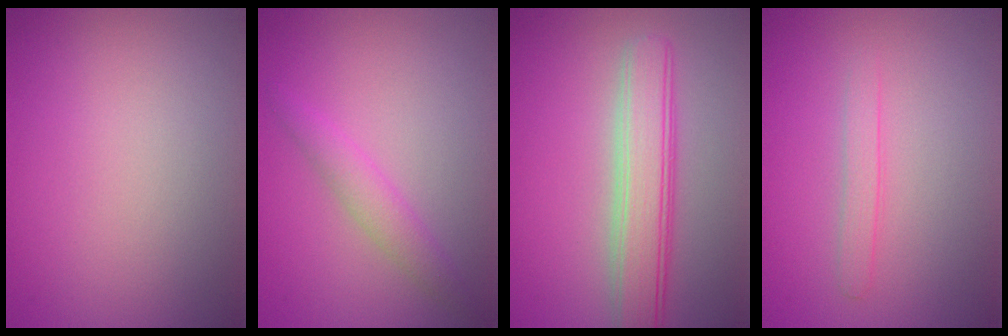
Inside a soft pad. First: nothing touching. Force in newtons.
{"total": 1.9, "press": 1.9, "slide": 0.1}
{"total": 5.0, "press": 5.0, "slide": 0.2}
{"total": 1.3, "press": 1.3, "slide": 0.1}